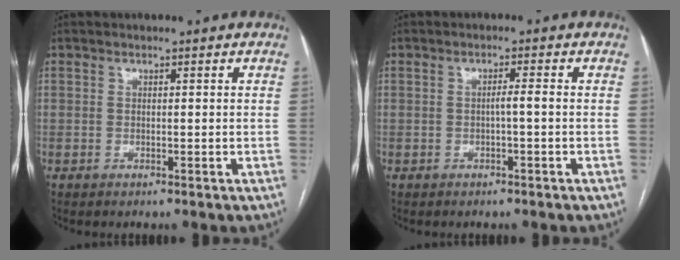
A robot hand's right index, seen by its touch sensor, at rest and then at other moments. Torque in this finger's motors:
{"motor_torque": [0.36, -0.07, 0.13, 0.04]}